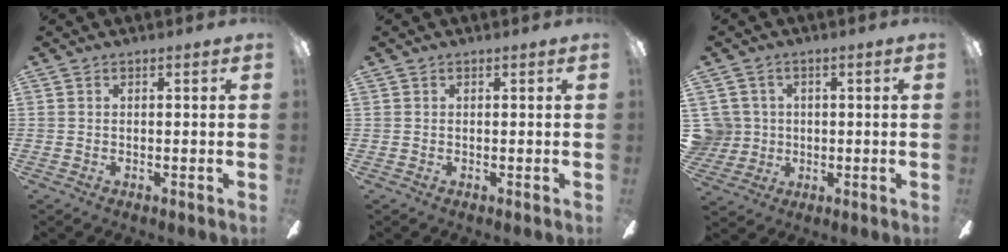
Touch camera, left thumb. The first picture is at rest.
{"total": 0.0}
{"total": 6.6, "force": [1.0, 6.4, 1.0], "torque": [-0.049, 0.007, 0.025]}